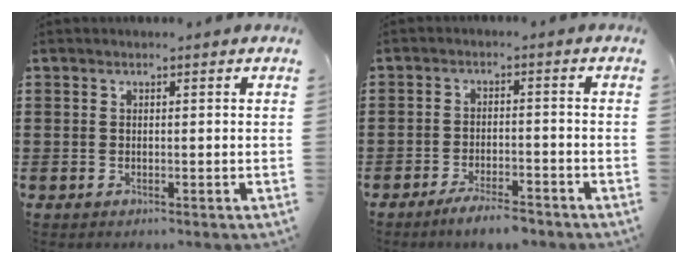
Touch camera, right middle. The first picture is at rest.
{"total": 4.2, "force": [-3.6, 0.5, 2.0], "torque": [-0.039, 0.000, -0.070]}